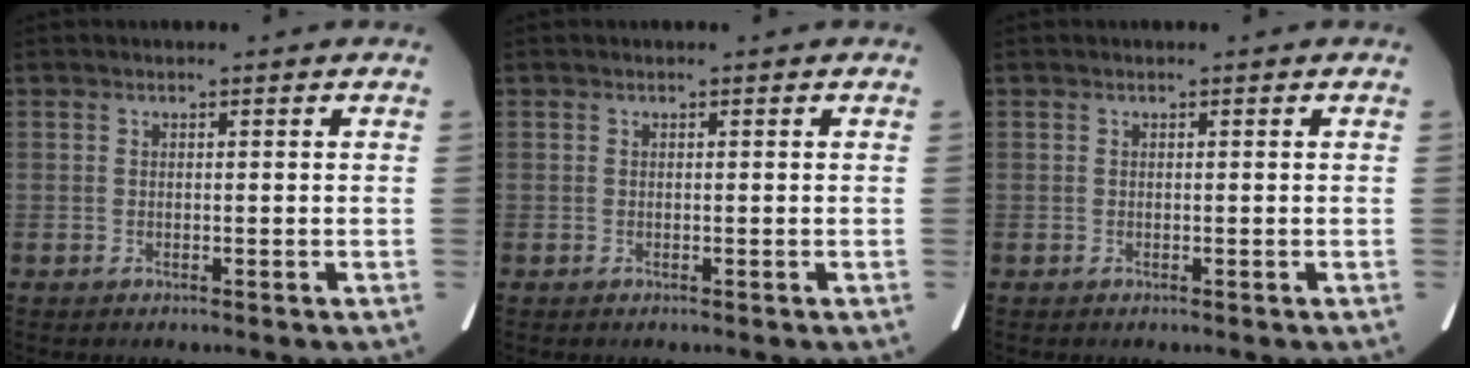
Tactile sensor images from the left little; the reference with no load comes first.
{"total": 0.0}
{"total": 0.0}